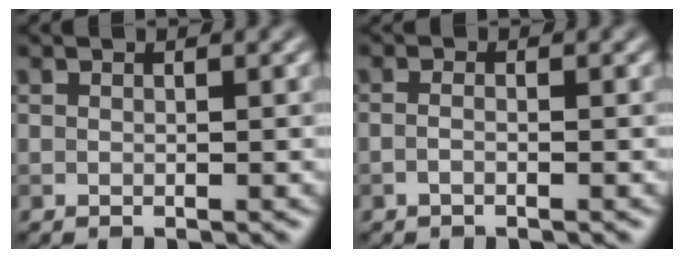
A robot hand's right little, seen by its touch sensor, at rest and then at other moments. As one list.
[{"total": 0.8, "force": [-0.5, 0.2, 0.7], "torque": [-0.015, -0.002, -0.011]}]